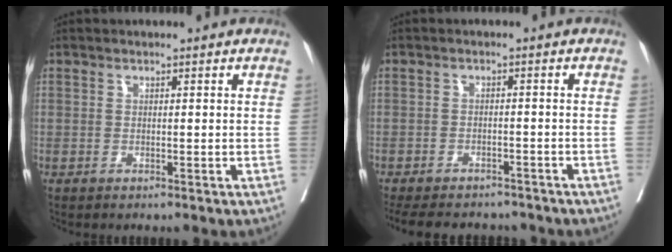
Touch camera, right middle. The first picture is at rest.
{"total": 13.3, "force": [-11.7, 4.2, 4.6], "torque": [-0.096, -0.003, -0.152]}